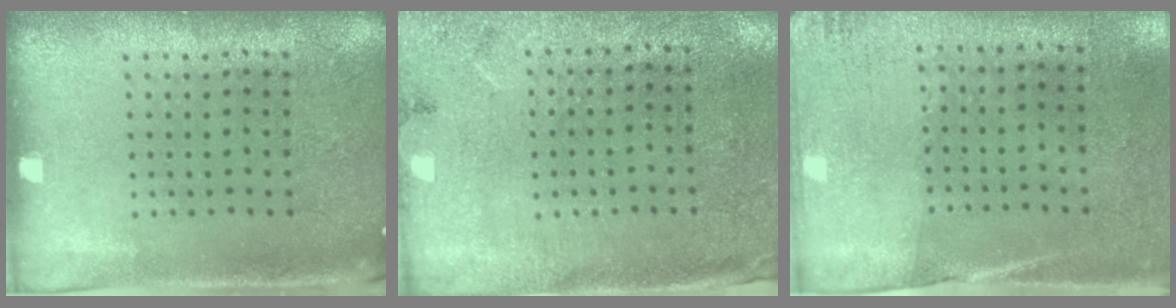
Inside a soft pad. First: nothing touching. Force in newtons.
{"total": 2.7, "press": 2.2, "slide": 1.6}
{"total": 2.6, "press": 2.3, "slide": 1.4}